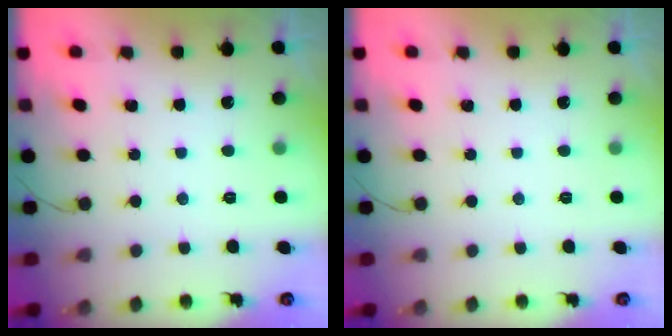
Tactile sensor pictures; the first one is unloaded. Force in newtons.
{"total": 0.0}